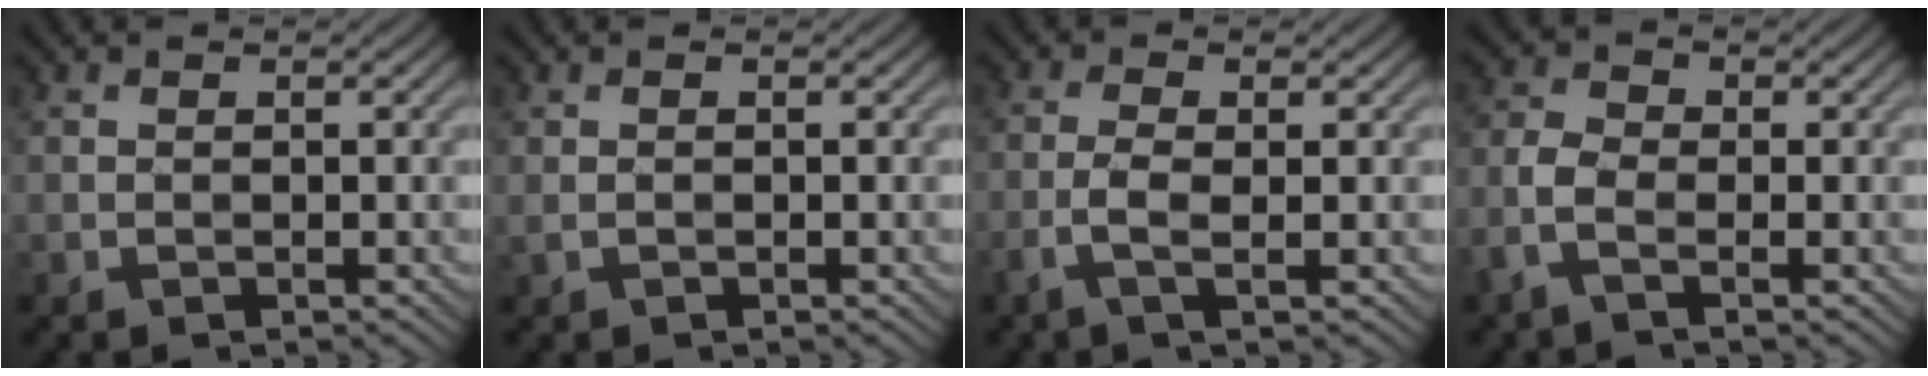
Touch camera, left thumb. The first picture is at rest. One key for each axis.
{"total": 0.8, "fx": 0.0, "fy": 0.4, "fz": 0.6, "tx": -0.019, "ty": 0.000, "tz": 0.001}
{"total": 2.9, "fx": -0.8, "fy": 0.7, "fz": 2.7, "tx": -0.070, "ty": 0.001, "tz": -0.021}
{"total": 3.5, "fx": -1.6, "fy": 1.7, "fz": 2.6, "tx": -0.072, "ty": 0.008, "tz": -0.044}